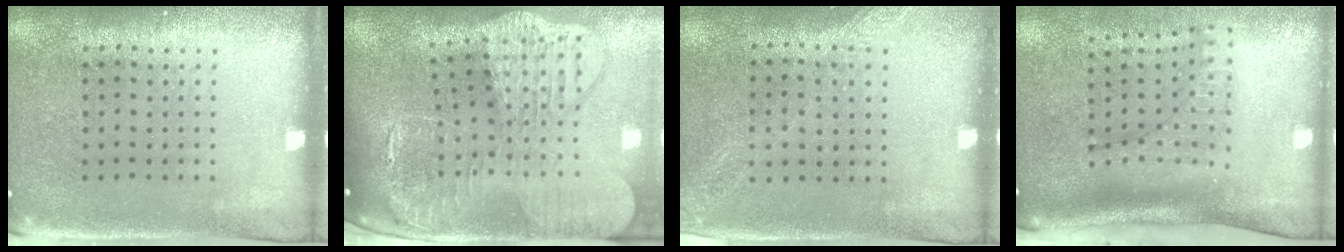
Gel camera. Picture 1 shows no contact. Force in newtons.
{"total": 4.5, "press": 3.3, "slide": 3.0}
{"total": 1.2, "press": 1.2, "slide": 0.4}
{"total": 1.9, "press": 1.4, "slide": 1.3}